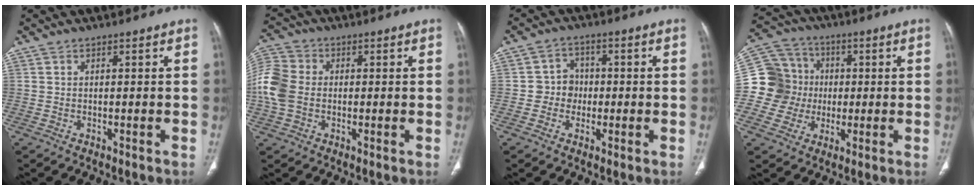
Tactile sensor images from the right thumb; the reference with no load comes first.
{"total": 10.6, "force": [-0.4, 8.1, 6.8], "torque": [-0.161, 0.022, -0.012]}
{"total": 4.9, "force": [-0.7, 4.6, 1.4], "torque": [0.016, 0.015, -0.021]}
{"total": 12.8, "force": [-0.4, 12.4, 3.2], "torque": [-0.031, 0.030, -0.008]}